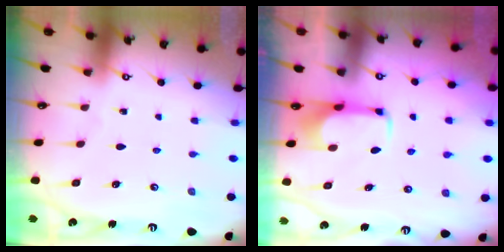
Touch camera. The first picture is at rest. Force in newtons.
{"total": 1.9, "press": 1.8, "slide": 0.6}